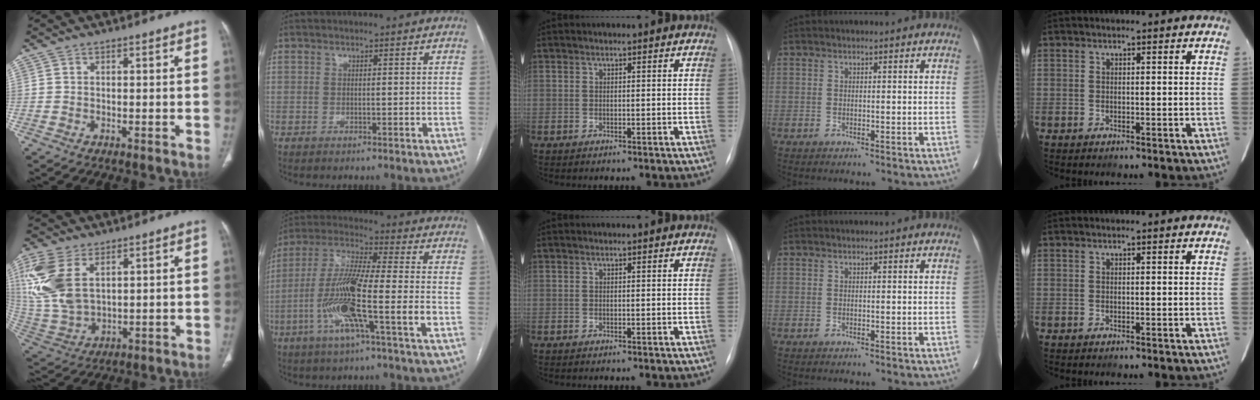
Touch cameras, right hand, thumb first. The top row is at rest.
{"thumb": {"total": 15.4, "force": [5.9, 8.8, 11.2], "torque": [-0.259, -0.014, 0.131]}, "index": {"total": 14.6, "force": [-4.6, 0.4, 13.8], "torque": [-0.276, -0.003, -0.092]}}